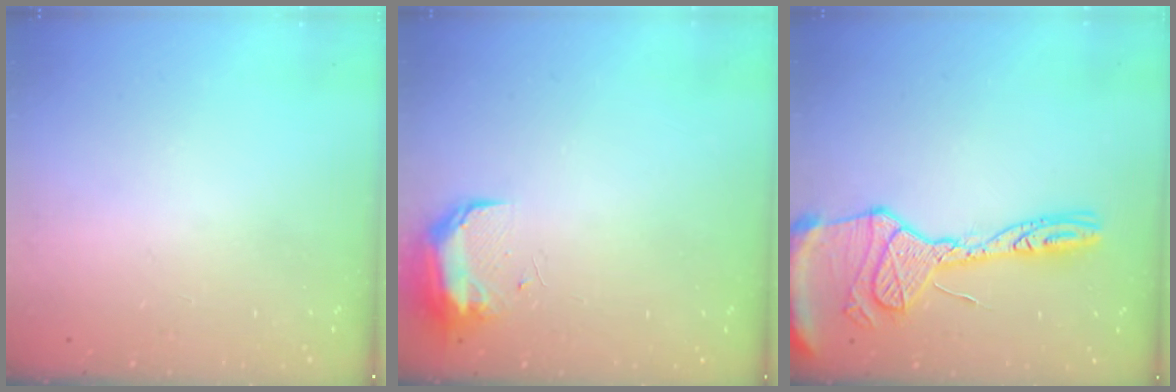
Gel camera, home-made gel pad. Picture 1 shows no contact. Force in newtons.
{"total": 8.9, "press": 8.8, "slide": 1.1}
{"total": 17.8, "press": 17.7, "slide": 1.7}